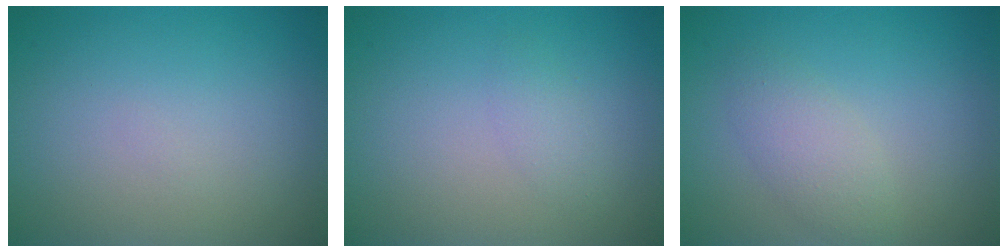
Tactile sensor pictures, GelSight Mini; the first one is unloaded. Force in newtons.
{"total": 1.0, "press": 1.0, "slide": 0.1}
{"total": 2.4, "press": 2.4, "slide": 0.2}